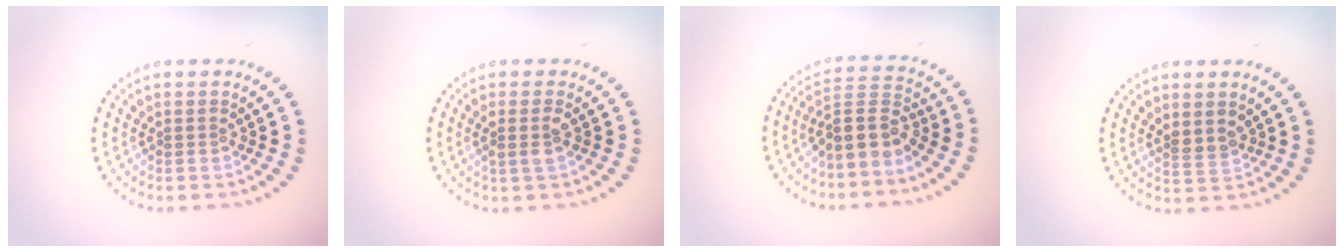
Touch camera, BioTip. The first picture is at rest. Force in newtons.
{"total": 1.4, "press": 1.3, "slide": 0.6}
{"total": 3.7, "press": 3.1, "slide": 2.1}
{"total": 1.8, "press": 1.4, "slide": 1.2}